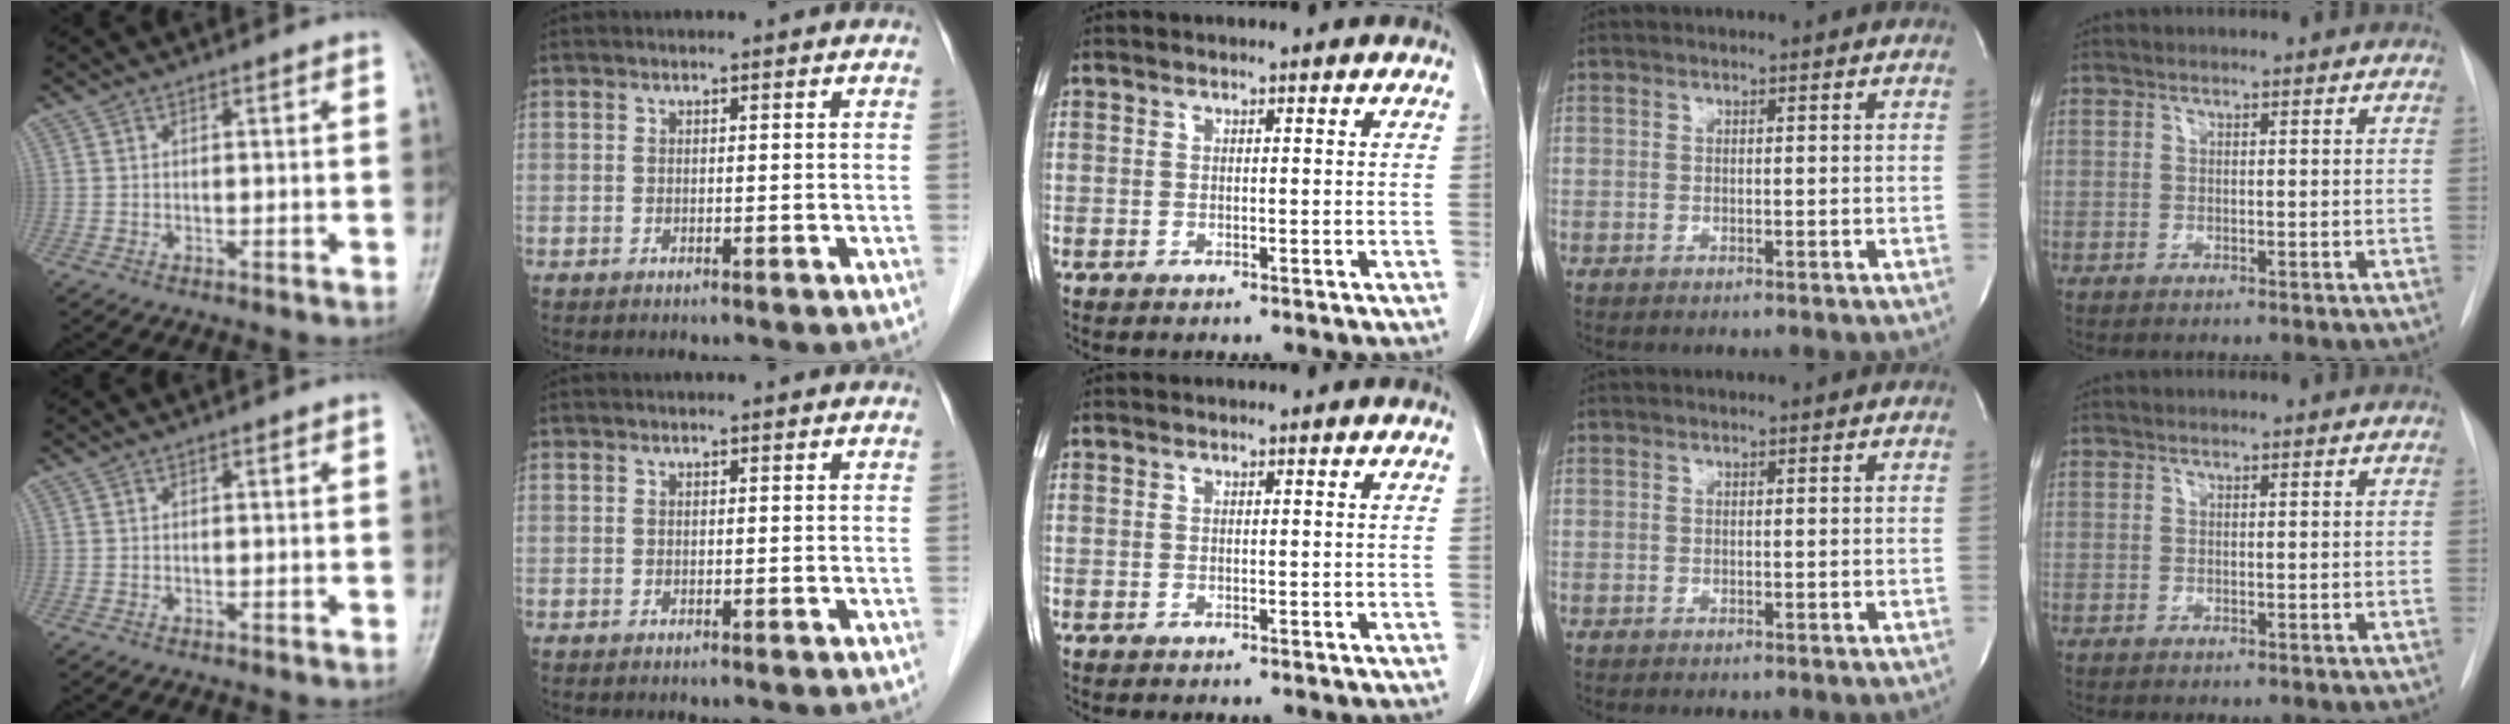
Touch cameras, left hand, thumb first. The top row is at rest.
{}